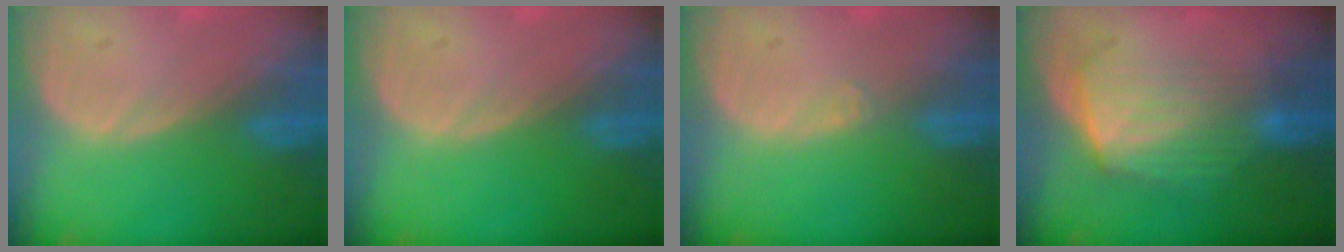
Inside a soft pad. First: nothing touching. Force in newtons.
{"total": 0.0}
{"total": 0.6, "press": 0.5, "slide": 0.4}
{"total": 7.3, "press": 6.6, "slide": 3.2}